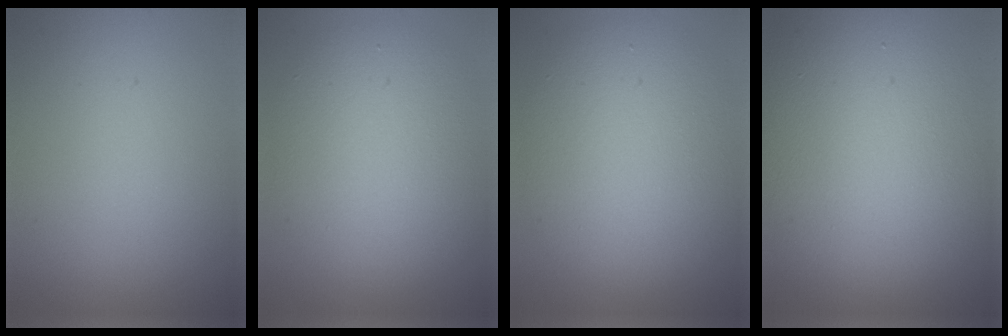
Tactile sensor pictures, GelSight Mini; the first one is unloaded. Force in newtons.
{"total": 7.4, "press": 7.4, "slide": 0.8}
{"total": 8.5, "press": 8.4, "slide": 0.6}
{"total": 16.9, "press": 16.9, "slide": 0.6}